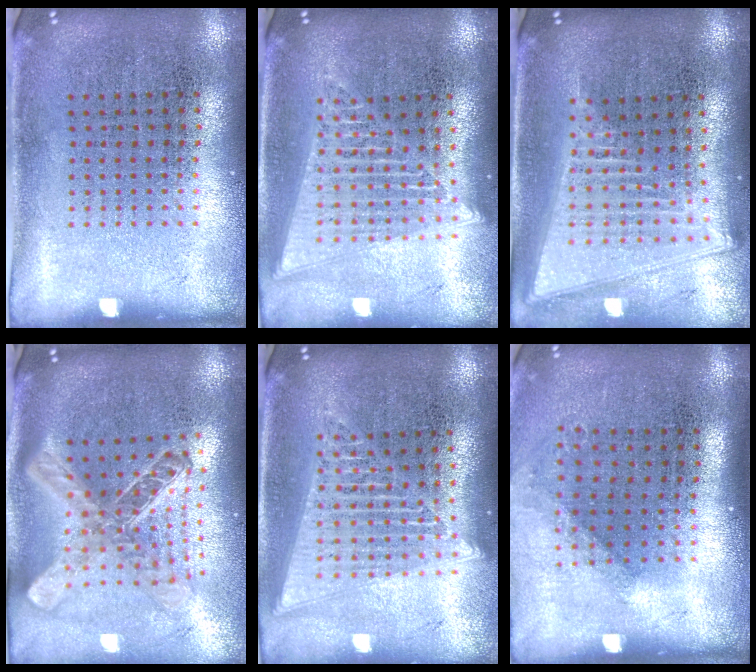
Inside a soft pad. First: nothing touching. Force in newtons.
{"total": 1.9, "press": 1.7, "slide": 1.0}
{"total": 2.1, "press": 1.7, "slide": 1.2}
{"total": 2.7, "press": 2.0, "slide": 1.8}
{"total": 1.9, "press": 1.7, "slide": 1.0}
{"total": 1.3, "press": 0.9, "slide": 0.8}